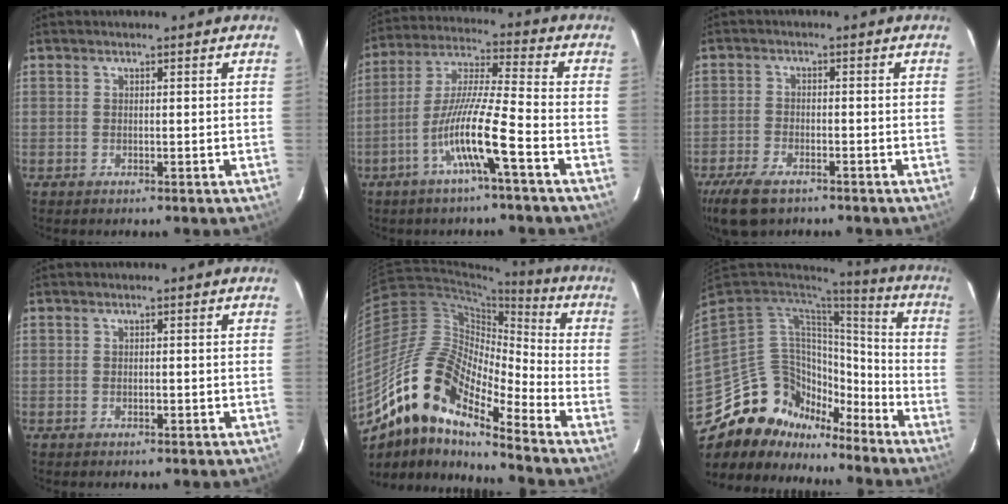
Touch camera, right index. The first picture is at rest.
{"total": 12.4, "force": [-5.4, 0.0, 11.2], "torque": [-0.223, 0.004, -0.104]}
{"total": 7.7, "force": [-5.4, 3.3, 4.4], "torque": [-0.092, -0.012, -0.094]}
{"total": 1.1, "force": [-0.3, 0.7, 0.9], "torque": [-0.019, 0.000, -0.003]}
{"total": 18.8, "force": [-12.1, 5.8, 13.2], "torque": [-0.250, 0.028, -0.217]}
{"total": 23.2, "force": [-19.0, 10.2, 8.6], "torque": [-0.217, 0.030, -0.325]}